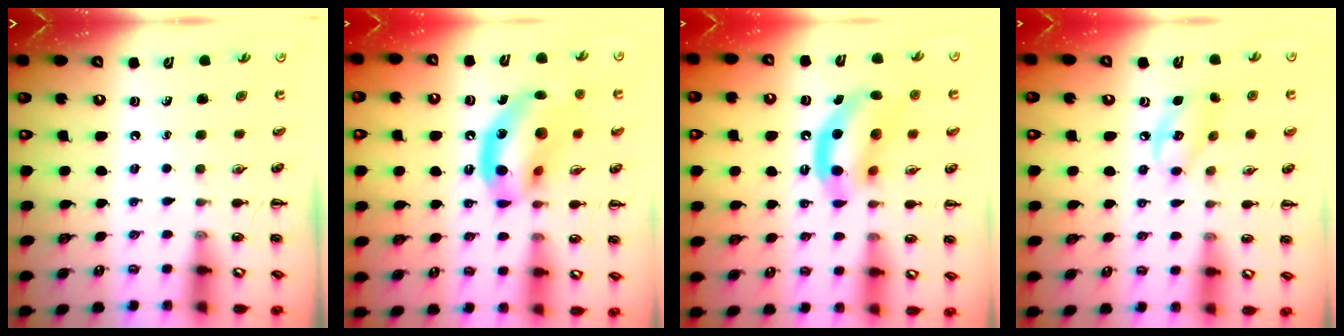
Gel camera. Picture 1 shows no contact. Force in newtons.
{"total": 17.3, "press": 16.7, "slide": 4.4}
{"total": 13.1, "press": 12.7, "slide": 3.4}
{"total": 7.9, "press": 7.8, "slide": 1.2}